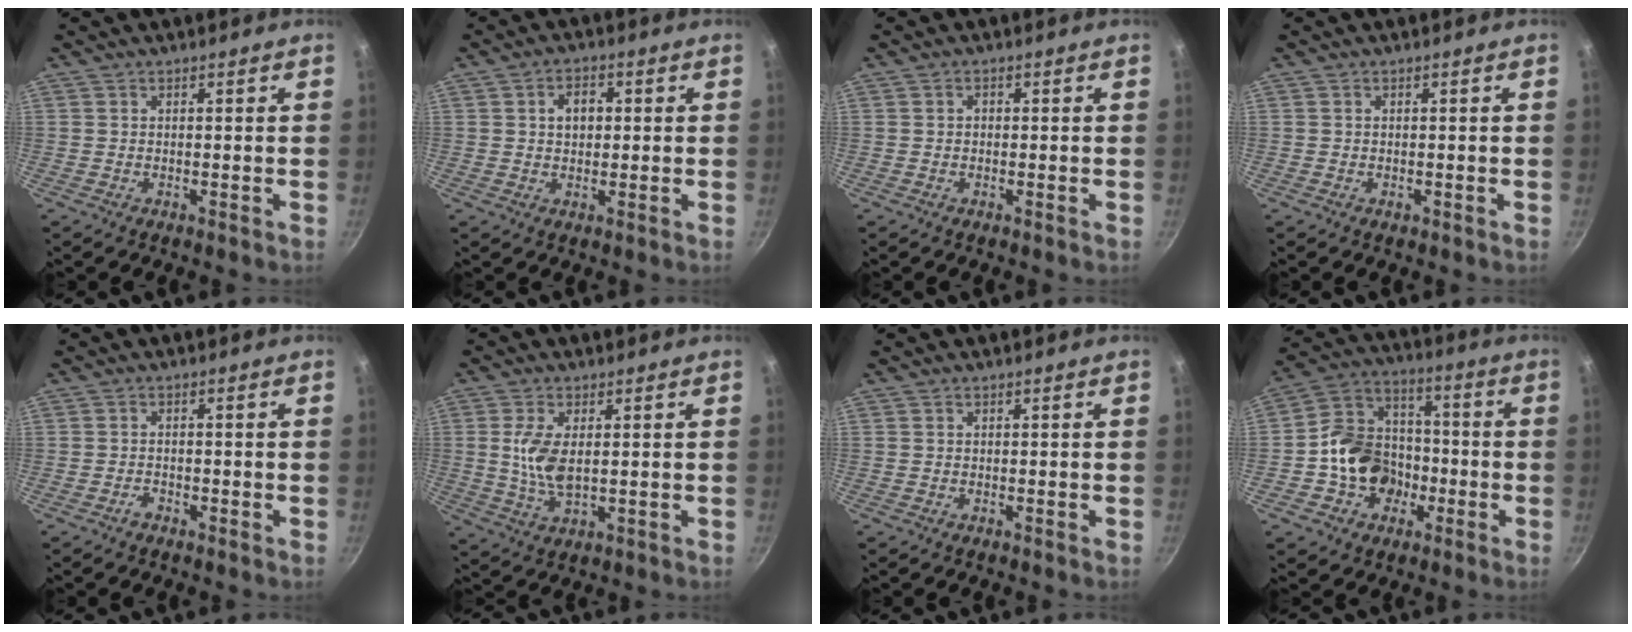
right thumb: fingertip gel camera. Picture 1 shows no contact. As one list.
[{"total": 4.4, "force": [0.8, 3.1, 3.0], "torque": [-0.027, 0.009, 0.011]}, {"total": 0.8, "force": [0.0, 0.6, 0.4], "torque": [-0.006, 0.005, -0.001]}, {"total": 0.6, "force": [-0.2, 0.5, 0.3], "torque": [-0.002, 0.001, -0.003]}, {"total": 1.3, "force": [-1.0, 0.5, 0.6], "torque": [-0.012, 0.010, -0.021]}, {"total": 7.4, "force": [1.0, 3.6, 6.4], "torque": [-0.128, -0.006, 0.022]}, {"total": 0.0}, {"total": 14.1, "force": [-3.4, 12.0, 6.7], "torque": [-0.088, 0.049, -0.068]}]